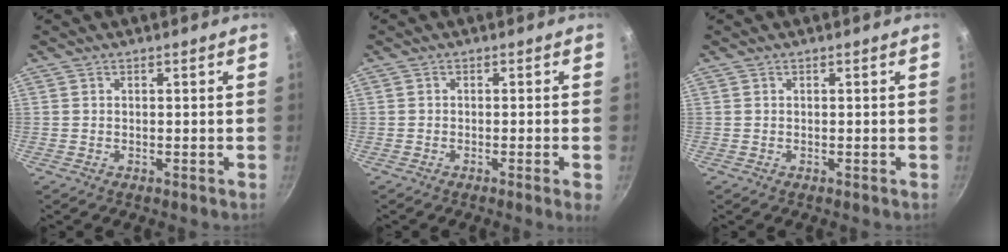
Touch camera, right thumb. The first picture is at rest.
{"total": 2.1, "force": [-0.8, -0.3, 1.9], "torque": [-0.038, 0.001, -0.014]}
{"total": 0.0}